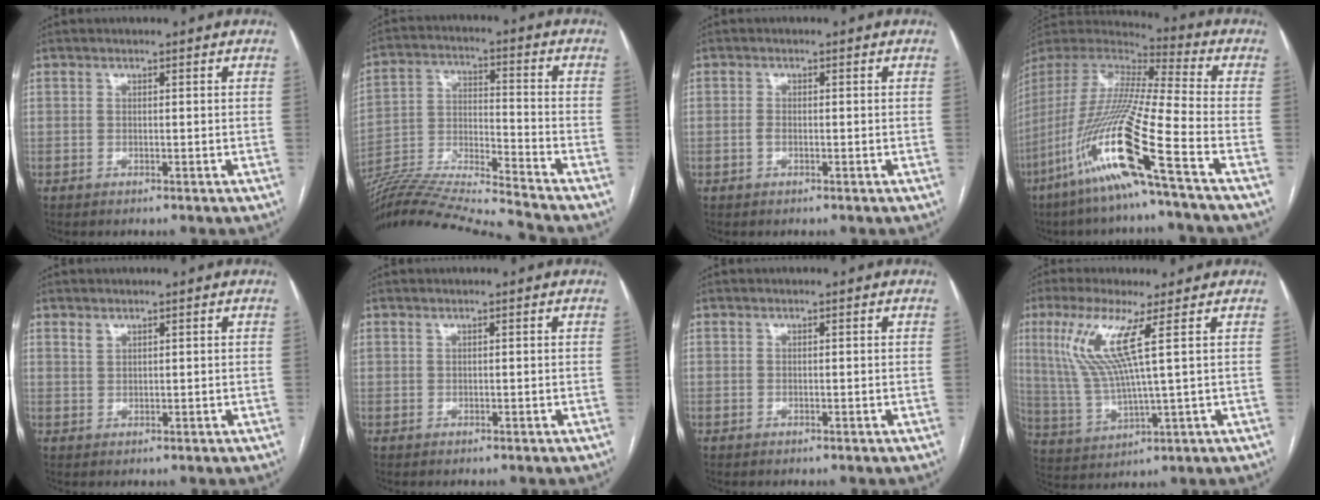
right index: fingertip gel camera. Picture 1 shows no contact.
{"total": 17.8, "force": [-16.9, -2.7, 5.1], "torque": [-0.087, 0.006, -0.289]}
{"total": 1.2, "force": [-0.4, 0.6, 0.9], "torque": [-0.021, 0.000, -0.006]}
{"total": 20.8, "force": [-10.3, -0.9, 18.1], "torque": [-0.404, -0.048, -0.210]}
{"total": 1.2, "force": [1.0, 0.5, 0.4], "torque": [-0.008, 0.001, 0.021]}
{"total": 0.0}
{"total": 0.0}
{"total": 10.0, "force": [3.7, -0.4, 9.3], "torque": [-0.210, -0.003, 0.079]}